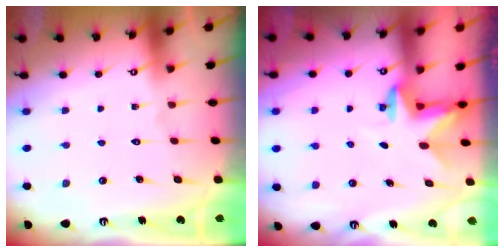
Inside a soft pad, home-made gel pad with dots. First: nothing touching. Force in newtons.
{"total": 2.6, "press": 2.5, "slide": 0.4}